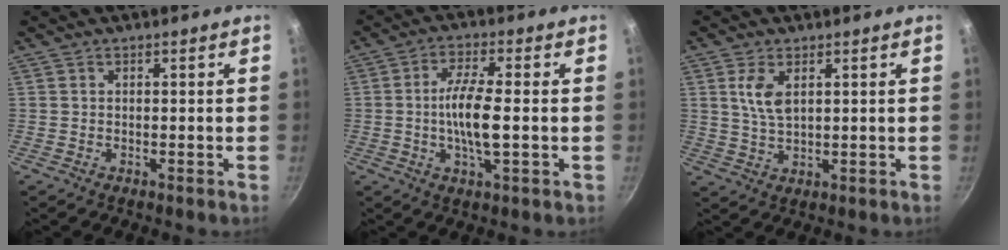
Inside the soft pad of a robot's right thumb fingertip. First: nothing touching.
{"total": 8.6, "force": [-0.6, 2.1, 8.3], "torque": [-0.167, 0.008, -0.018]}
{"total": 5.4, "force": [1.9, 2.7, 4.3], "torque": [-0.082, -0.011, 0.040]}